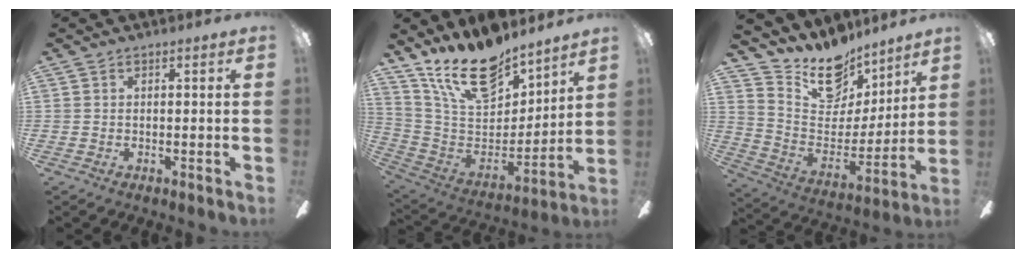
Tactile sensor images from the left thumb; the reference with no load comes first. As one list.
[{"total": 19.0, "force": [14.1, 8.5, 9.5], "torque": [-0.176, -0.090, 0.254]}, {"total": 15.7, "force": [12.6, 8.4, 4.5], "torque": [-0.083, -0.100, 0.228]}]